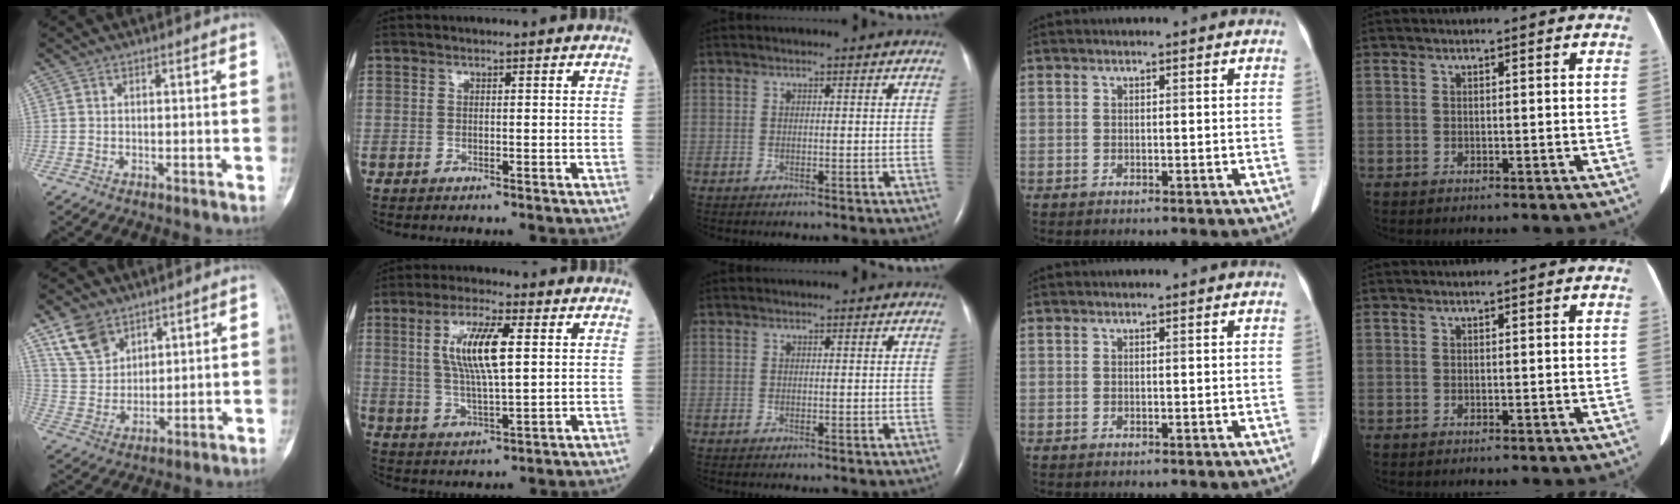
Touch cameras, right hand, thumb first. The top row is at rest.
{"thumb": {"total": 9.2, "force": [6.1, 5.9, 3.6], "torque": [-0.053, -0.023, 0.128]}, "index": {"total": 10.0, "force": [2.4, 1.9, 9.5], "torque": [-0.185, 0.003, 0.047]}}